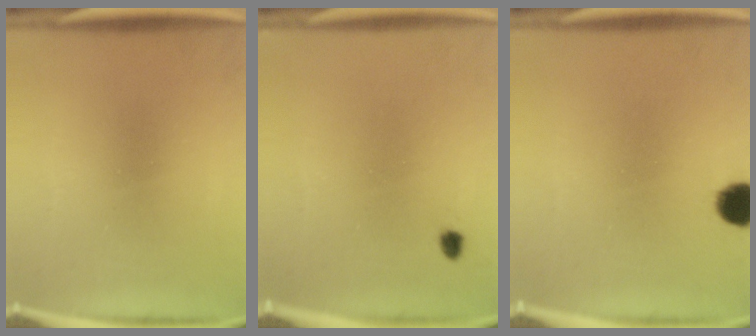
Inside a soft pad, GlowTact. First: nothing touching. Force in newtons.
{"total": 1.0}
{"total": 5.6}